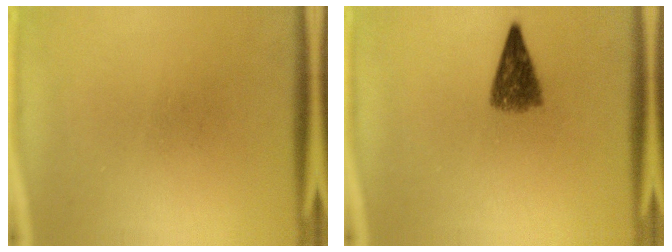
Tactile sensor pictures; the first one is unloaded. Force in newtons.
{"total": 4.8}